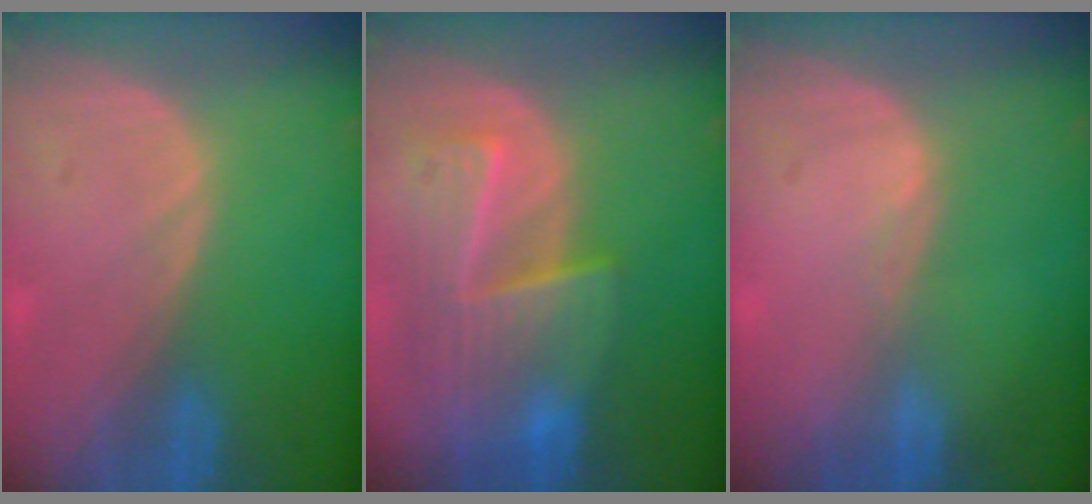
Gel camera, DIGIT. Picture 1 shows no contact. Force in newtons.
{"total": 9.3, "press": 8.3, "slide": 4.2}
{"total": 0.6, "press": 0.5, "slide": 0.4}